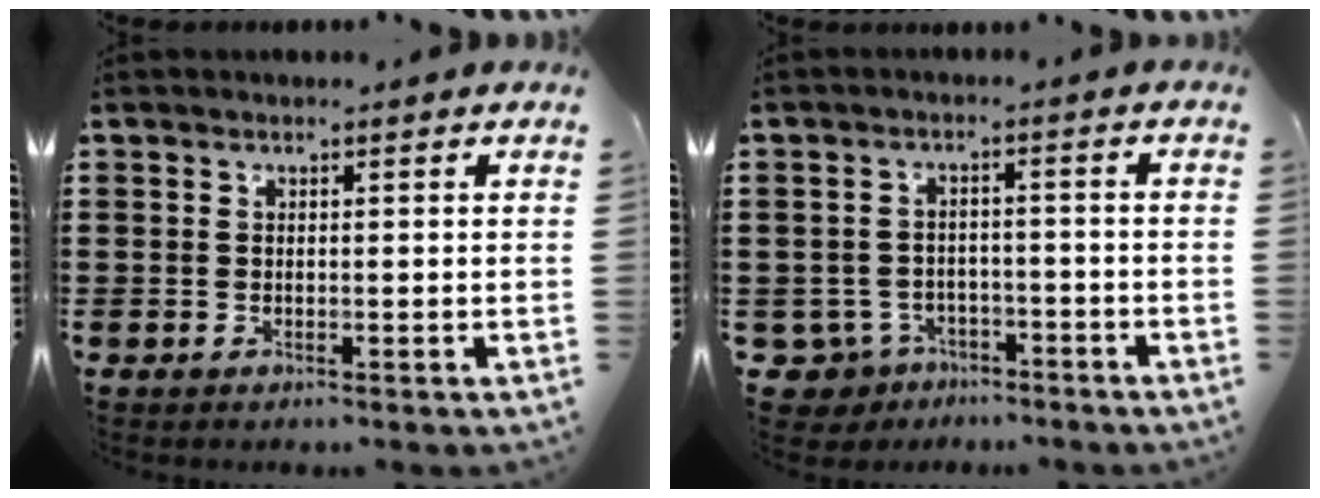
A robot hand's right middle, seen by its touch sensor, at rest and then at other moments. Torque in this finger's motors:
{"motor_torque": [-0.29, 0.25, -0.04, -0.03]}